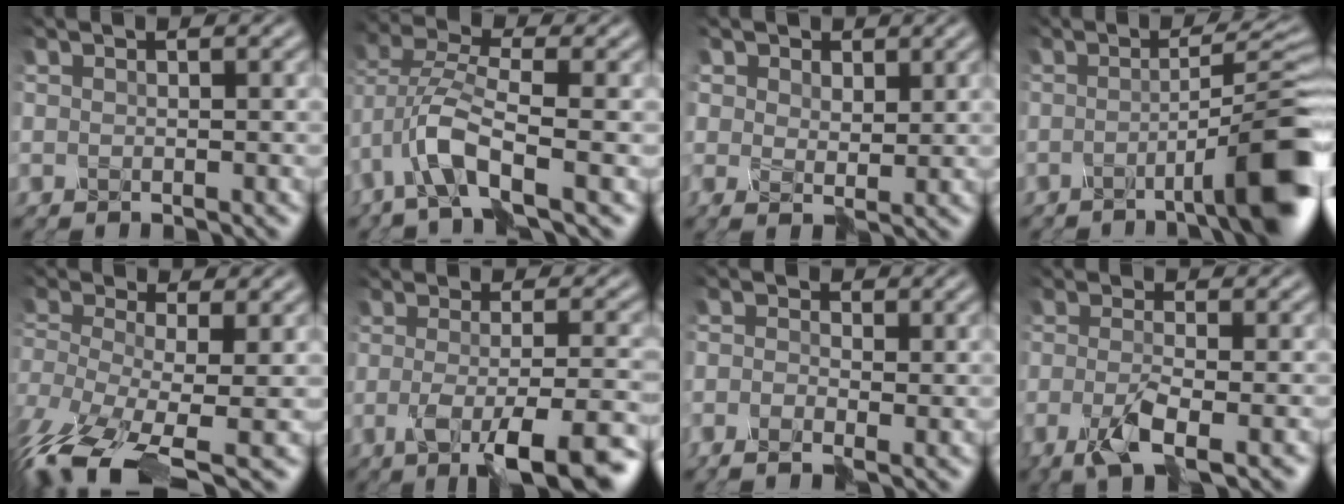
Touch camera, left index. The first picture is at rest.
{"total": 4.2, "force": [-2.3, 1.5, 3.2], "torque": [-0.079, 0.013, -0.058]}
{"total": 2.3, "force": [1.6, 1.7, -0.1], "torque": [-0.006, 0.007, 0.024]}
{"total": 8.9, "force": [-3.1, 1.3, 8.2], "torque": [-0.091, 0.021, -0.055]}
{"total": 10.2, "force": [-6.6, 3.6, 7.0], "torque": [-0.179, 0.000, -0.102]}
{"total": 7.9, "force": [-4.0, 2.1, 6.5], "torque": [-0.100, 0.002, -0.067]}
{"total": 1.7, "force": [-1.6, 0.7, 0.0], "torque": [-0.005, 0.003, -0.036]}
{"total": 4.1, "force": [-2.6, 1.1, 3.0], "torque": [-0.066, 0.000, -0.054]}